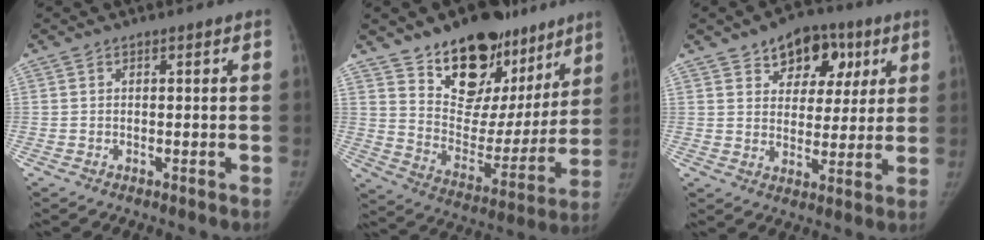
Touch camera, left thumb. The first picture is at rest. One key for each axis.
{"total": 24.2, "fx": 16.4, "fy": 13.6, "fz": 11.4, "tx": -0.112, "ty": -0.079, "tz": 0.262}
{"total": 12.5, "fx": 6.5, "fy": 8.5, "fz": 6.5, "tx": -0.042, "ty": -0.013, "tz": 0.096}